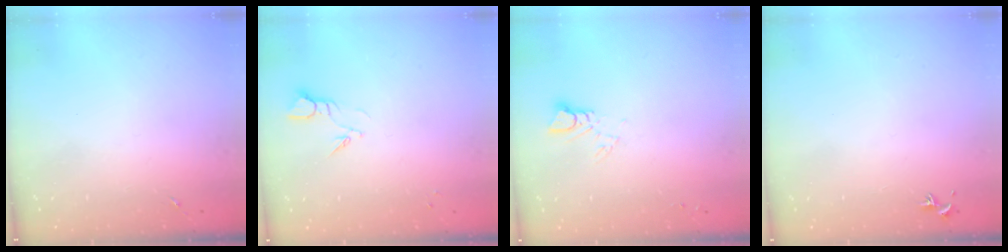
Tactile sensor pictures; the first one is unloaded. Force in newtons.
{"total": 3.2, "press": 3.1, "slide": 0.3}
{"total": 3.6, "press": 3.6, "slide": 0.1}
{"total": 0.7, "press": 0.6, "slide": 0.5}